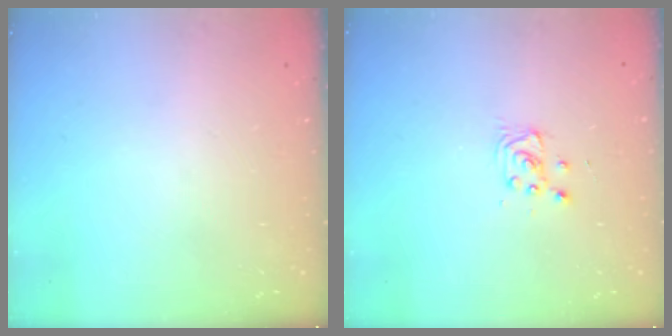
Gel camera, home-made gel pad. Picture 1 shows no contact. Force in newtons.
{"total": 3.2, "press": 3.2, "slide": 0.4}